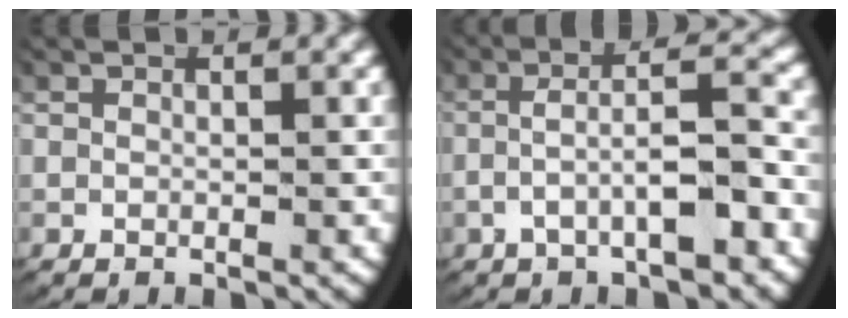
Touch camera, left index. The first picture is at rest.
{"total": 4.6, "force": [-1.2, 1.5, 4.1], "torque": [-0.079, 0.004, -0.018]}